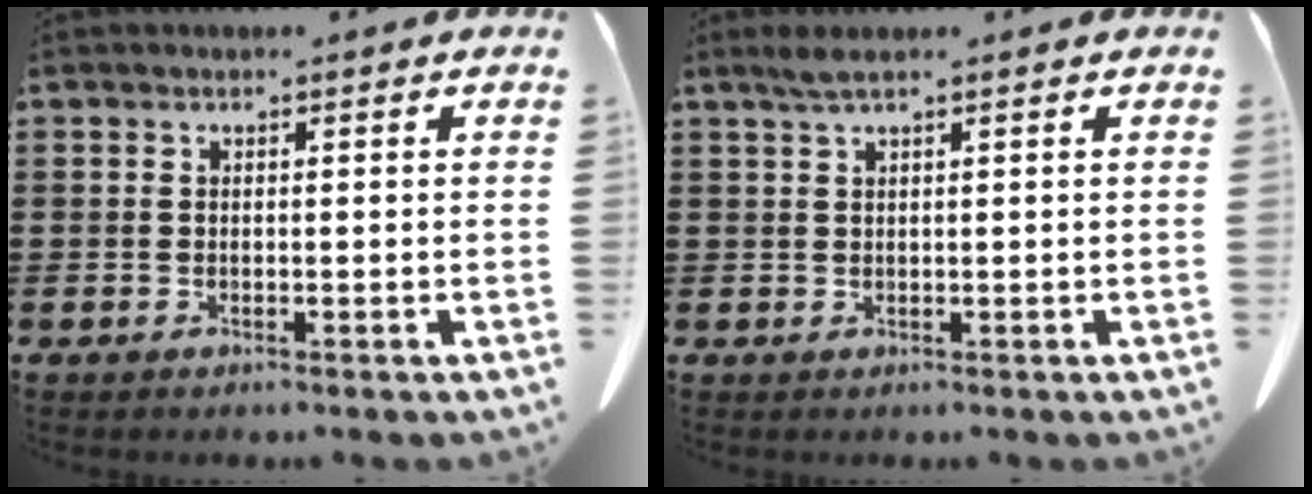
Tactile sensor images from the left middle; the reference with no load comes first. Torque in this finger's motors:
{"motor_torque": [0.09, -0.09, 0.03, 0.03]}